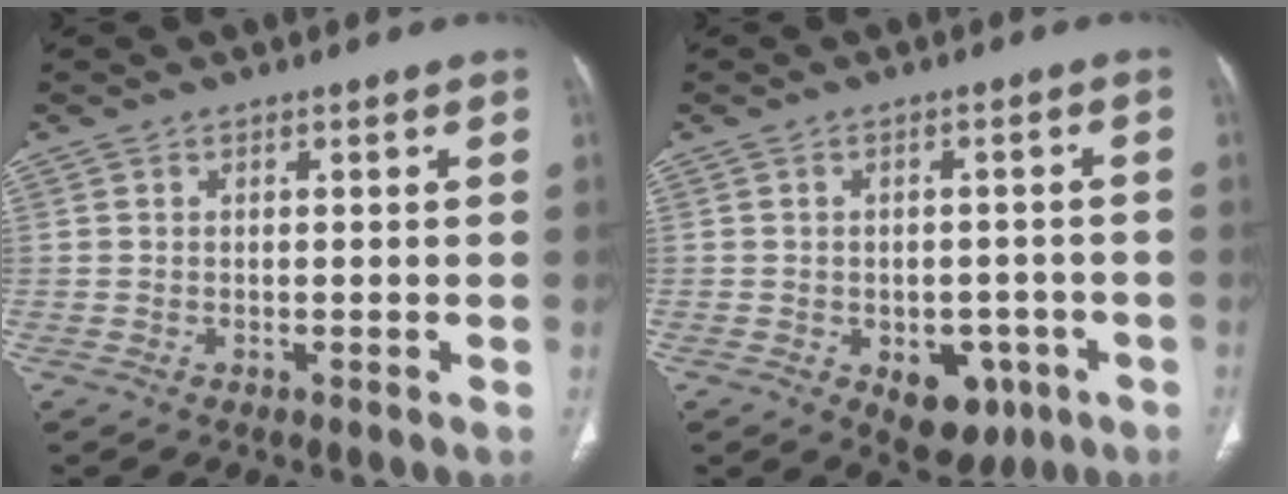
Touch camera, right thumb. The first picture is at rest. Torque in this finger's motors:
{"motor_torque": [2.95, 1.41, 0.77, -0.39, 0.13]}